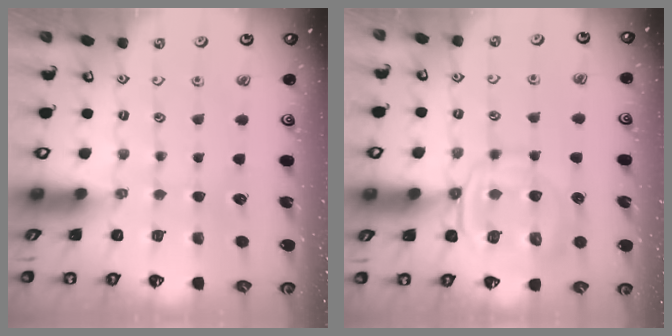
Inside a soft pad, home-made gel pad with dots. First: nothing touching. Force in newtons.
{"total": 11.0, "press": 10.9, "slide": 1.3}